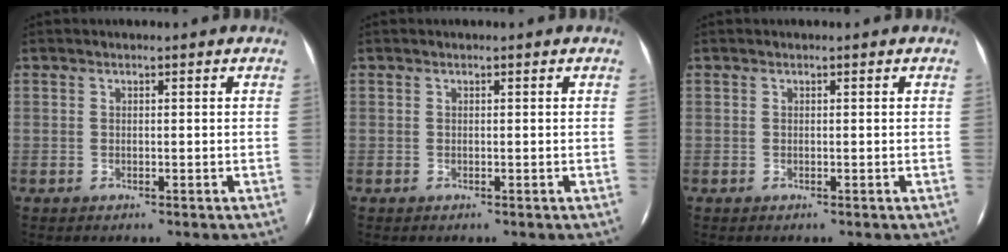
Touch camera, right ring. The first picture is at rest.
{"total": 0.0}
{"total": 0.0}